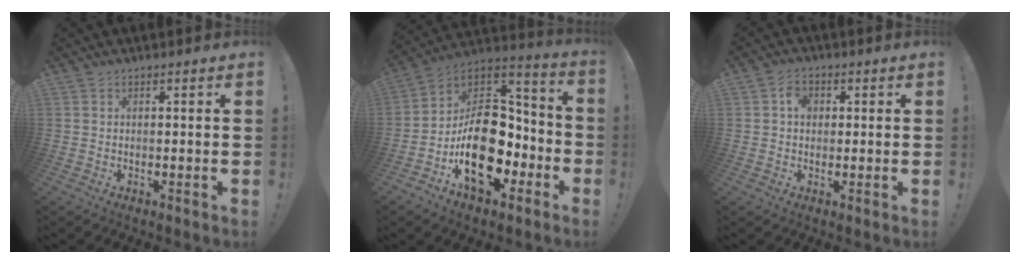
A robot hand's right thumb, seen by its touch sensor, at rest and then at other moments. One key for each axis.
{"total": 23.0, "fx": -6.8, "fy": 15.4, "fz": 15.7, "tx": -0.248, "ty": 0.035, "tz": -0.093}
{"total": 3.9, "fx": 0.5, "fy": 3.0, "fz": 2.4, "tx": -0.036, "ty": 0.004, "tz": 0.006}